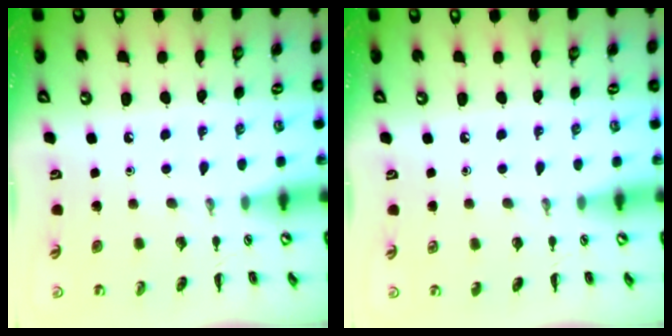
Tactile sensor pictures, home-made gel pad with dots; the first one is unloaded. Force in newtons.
{"total": 0.0}